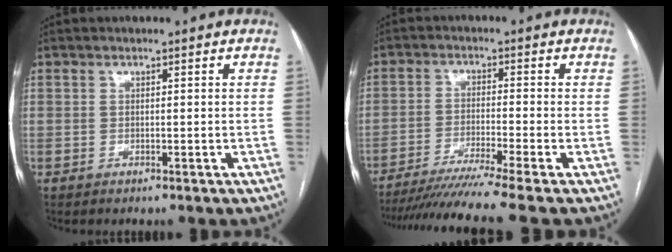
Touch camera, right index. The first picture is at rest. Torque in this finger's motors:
{"motor_torque": [1.37, -0.61, 0.45, 0.11]}